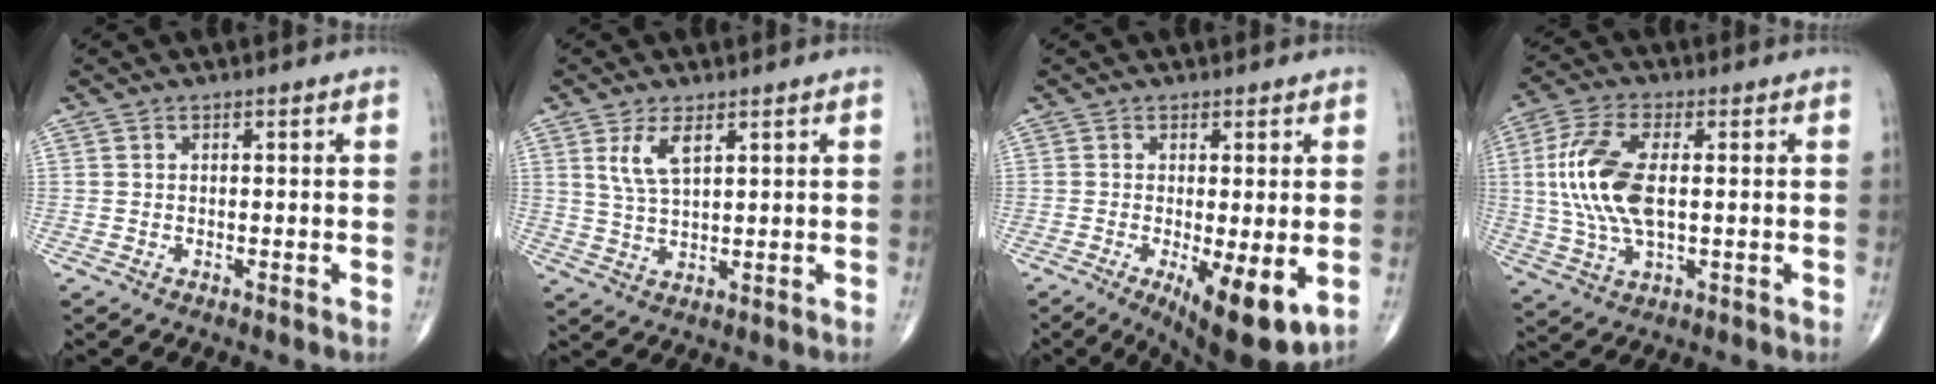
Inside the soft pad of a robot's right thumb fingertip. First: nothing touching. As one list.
[{"total": 5.5, "force": [2.5, 2.2, 4.3], "torque": [-0.085, -0.013, 0.057]}, {"total": 10.5, "force": [-2.6, 3.1, 9.7], "torque": [-0.142, -0.026, -0.033]}, {"total": 14.1, "force": [1.1, 6.8, 12.3], "torque": [-0.271, 0.003, 0.023]}]